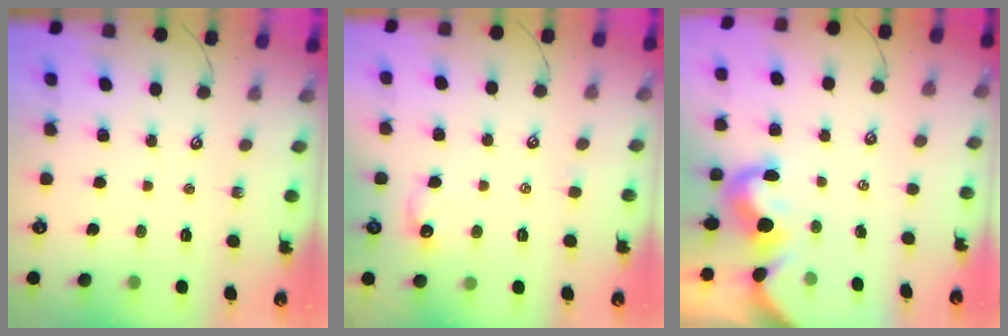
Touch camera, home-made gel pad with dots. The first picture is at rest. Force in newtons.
{"total": 0.8, "press": 0.6, "slide": 0.5}
{"total": 0.0}